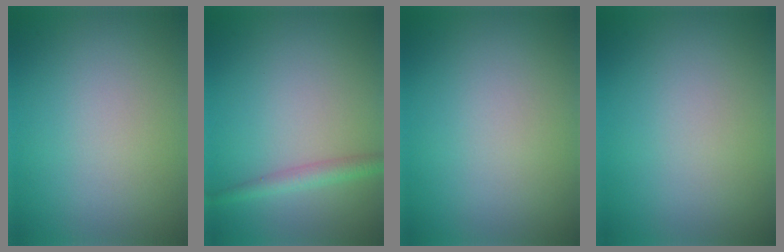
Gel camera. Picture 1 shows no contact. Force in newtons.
{"total": 2.0, "press": 2.0, "slide": 0.0}
{"total": 0.0}
{"total": 0.0}